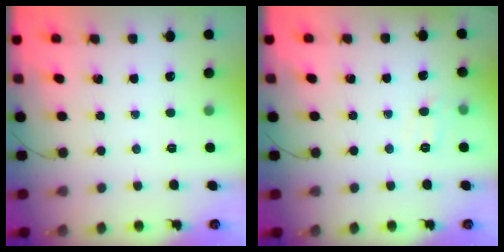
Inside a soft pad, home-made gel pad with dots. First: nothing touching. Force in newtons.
{"total": 5.9, "press": 5.7, "slide": 1.5}